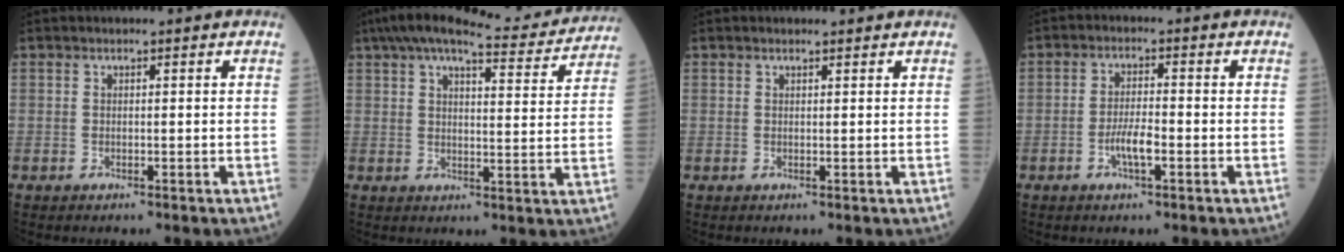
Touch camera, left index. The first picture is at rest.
{"total": 17.6, "force": [15.9, 2.3, 7.2], "torque": [-0.109, 0.011, 0.203]}
{"total": 0.7, "force": [0.7, 0.0, 0.1], "torque": [-0.009, 0.000, 0.010]}
{"total": 3.9, "force": [-1.7, 0.8, 3.4], "torque": [-0.069, -0.001, -0.033]}